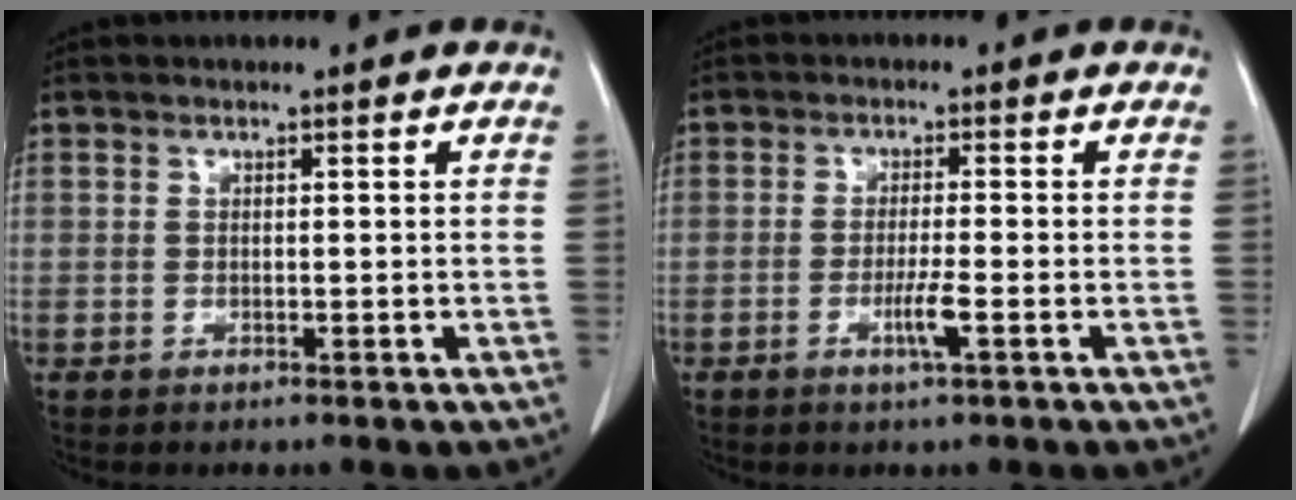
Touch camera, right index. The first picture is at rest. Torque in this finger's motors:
{"motor_torque": [0.61, -0.02, 0.31, 0.04]}